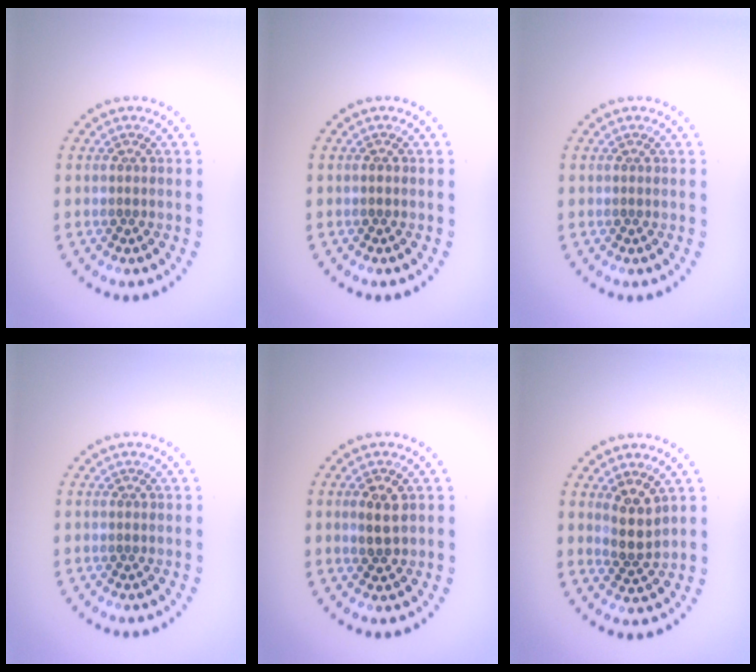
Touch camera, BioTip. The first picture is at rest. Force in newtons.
{"total": 0.7, "press": 0.7, "slide": 0.1}
{"total": 0.0}
{"total": 0.0}
{"total": 2.3, "press": 2.3, "slide": 0.3}
{"total": 2.6, "press": 2.2, "slide": 1.4}